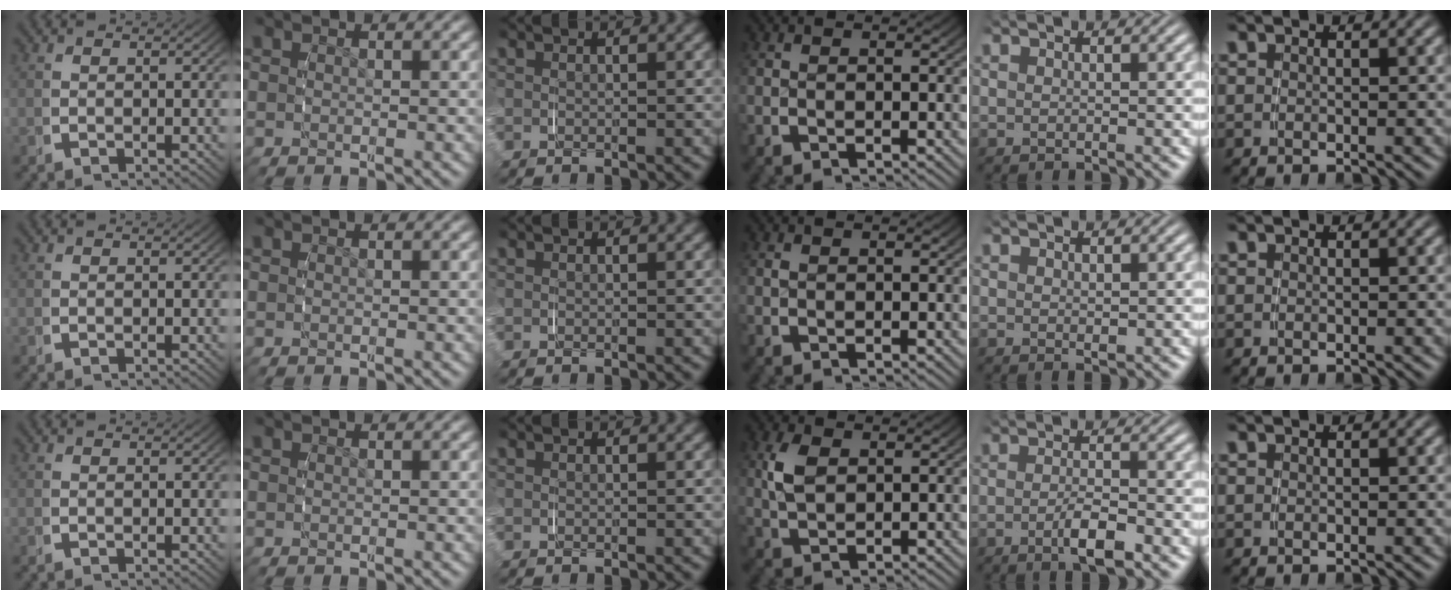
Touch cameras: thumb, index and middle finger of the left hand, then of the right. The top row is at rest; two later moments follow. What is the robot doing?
{"motion": "grasp_and_lifting", "object": "lipstick"}